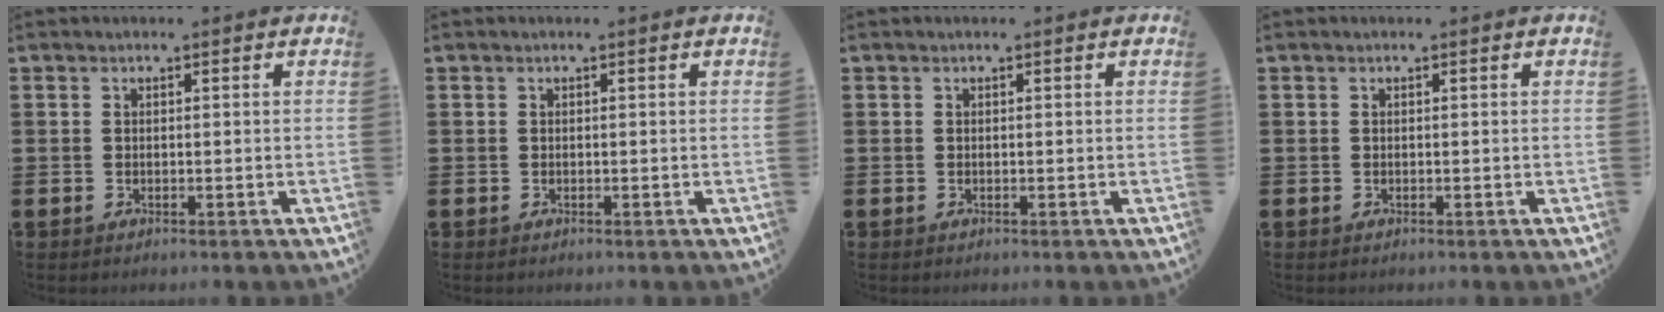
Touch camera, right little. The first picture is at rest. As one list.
[{"total": 0.0}, {"total": 0.0}, {"total": 0.0}]